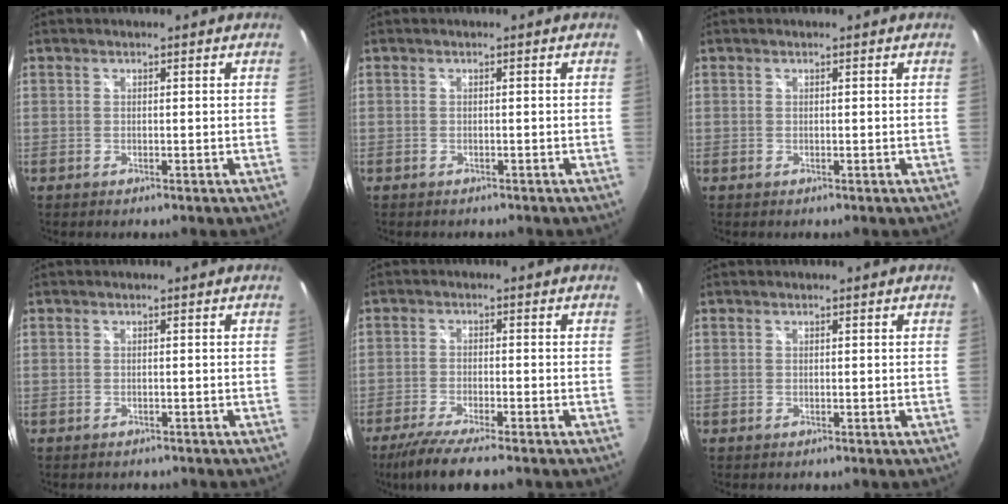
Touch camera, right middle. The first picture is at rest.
{"total": 0.9, "force": [-0.8, 0.4, 0.2], "torque": [-0.006, -0.003, -0.012]}
{"total": 0.0}
{"total": 1.4, "force": [-1.2, 0.6, 0.3], "torque": [-0.010, -0.006, -0.016]}
{"total": 8.8, "force": [-7.1, 0.5, 5.1], "torque": [-0.117, -0.027, -0.122]}
{"total": 0.0}